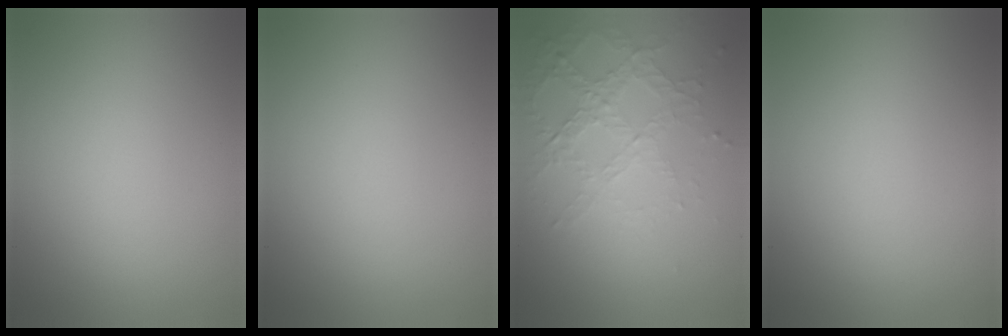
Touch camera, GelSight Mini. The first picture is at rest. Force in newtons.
{"total": 0.0}
{"total": 4.5, "press": 3.1, "slide": 3.2}
{"total": 0.0}